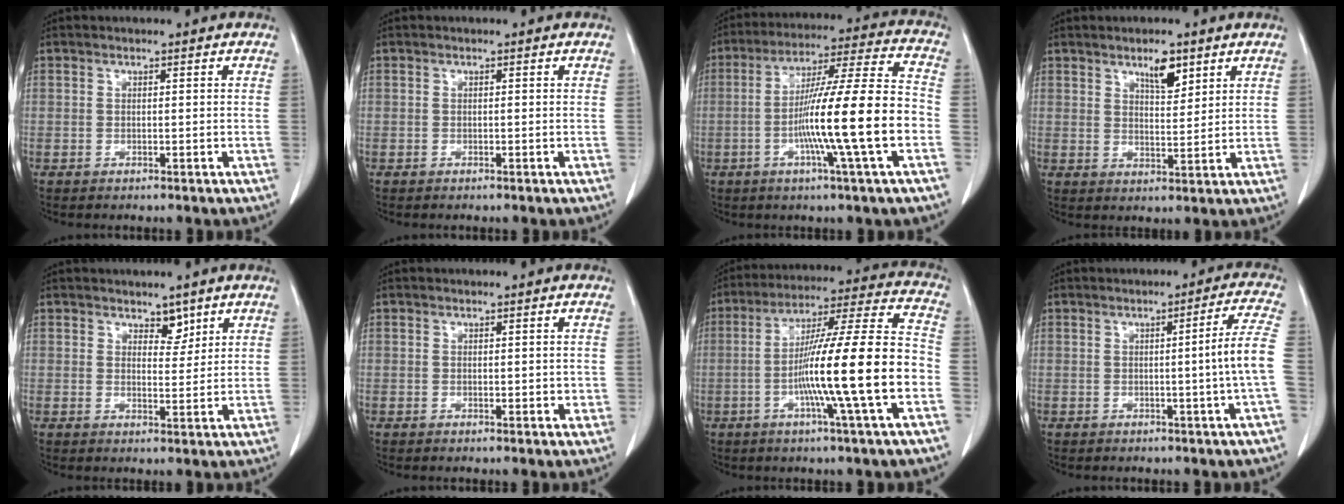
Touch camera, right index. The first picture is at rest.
{"total": 0.0}
{"total": 17.1, "force": [-4.1, -0.9, 16.5], "torque": [-0.280, 0.001, -0.078]}
{"total": 4.7, "force": [3.0, 1.5, 3.3], "torque": [-0.056, -0.002, 0.052]}
{"total": 2.9, "force": [2.1, 1.5, 1.3], "torque": [-0.013, -0.005, 0.035]}
{"total": 1.5, "force": [0.1, 0.8, 1.2], "torque": [-0.015, -0.002, 0.004]}
{"total": 18.4, "force": [-4.5, -0.8, 17.8], "torque": [-0.296, 0.001, -0.083]}
{"total": 6.2, "force": [-0.8, -1.7, 5.9], "torque": [-0.075, -0.003, -0.012]}